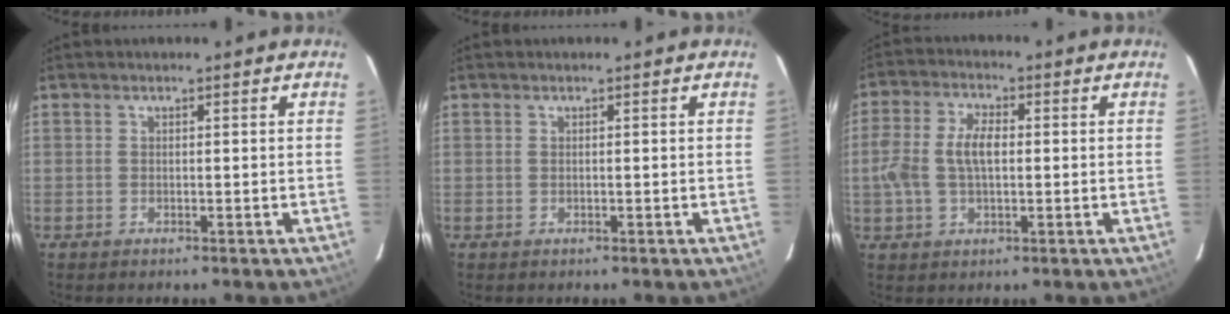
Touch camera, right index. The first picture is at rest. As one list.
[{"total": 0.0}, {"total": 7.8, "force": [-0.1, 4.1, 6.6], "torque": [-0.137, 0.012, 0.000]}]